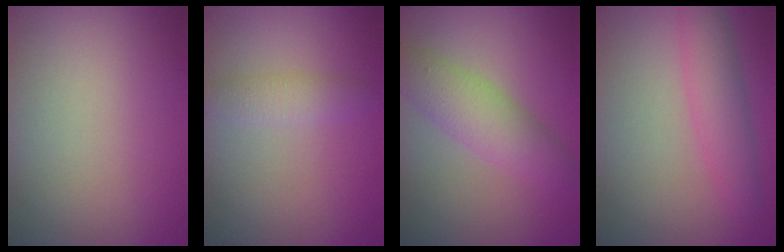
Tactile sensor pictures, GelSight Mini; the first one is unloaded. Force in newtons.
{"total": 2.0, "press": 2.0, "slide": 0.1}
{"total": 4.5, "press": 4.5, "slide": 0.1}
{"total": 3.3, "press": 3.3, "slide": 0.0}